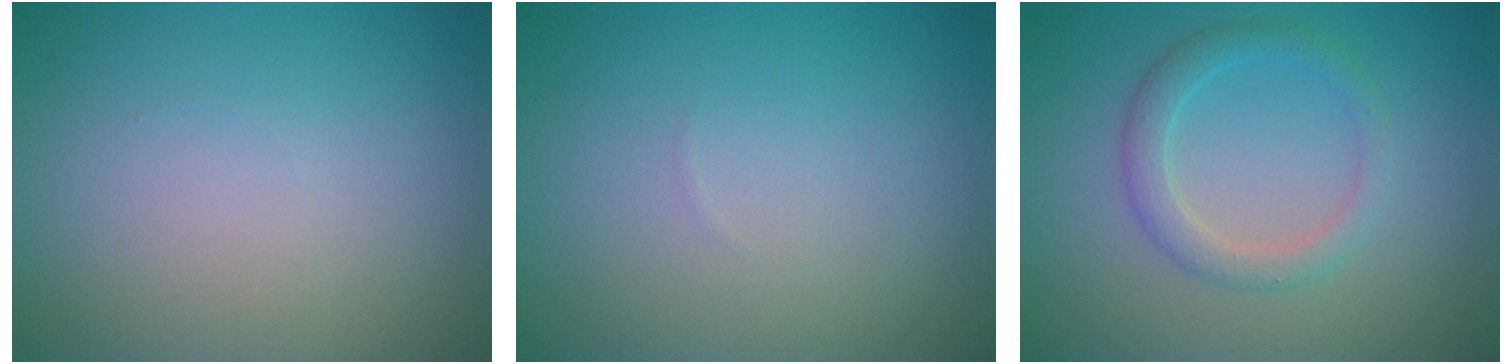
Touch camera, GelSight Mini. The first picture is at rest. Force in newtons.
{"total": 0.0}
{"total": 2.4, "press": 2.4, "slide": 0.1}